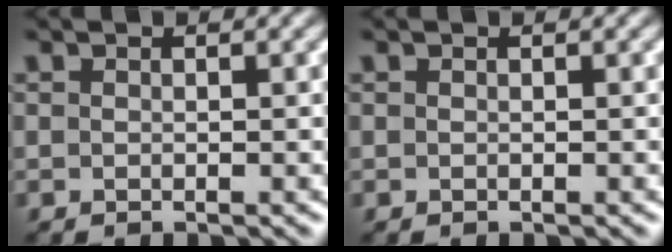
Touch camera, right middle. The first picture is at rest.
{"total": 0.0}